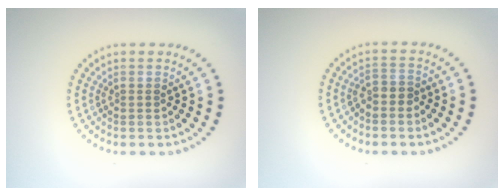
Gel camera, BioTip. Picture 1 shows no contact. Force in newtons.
{"total": 1.2, "press": 0.9, "slide": 0.8}